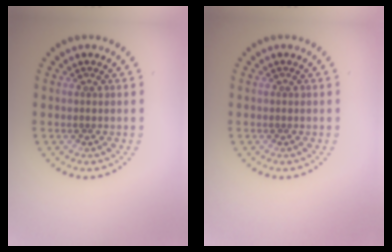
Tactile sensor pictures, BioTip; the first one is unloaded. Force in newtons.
{"total": 0.0}